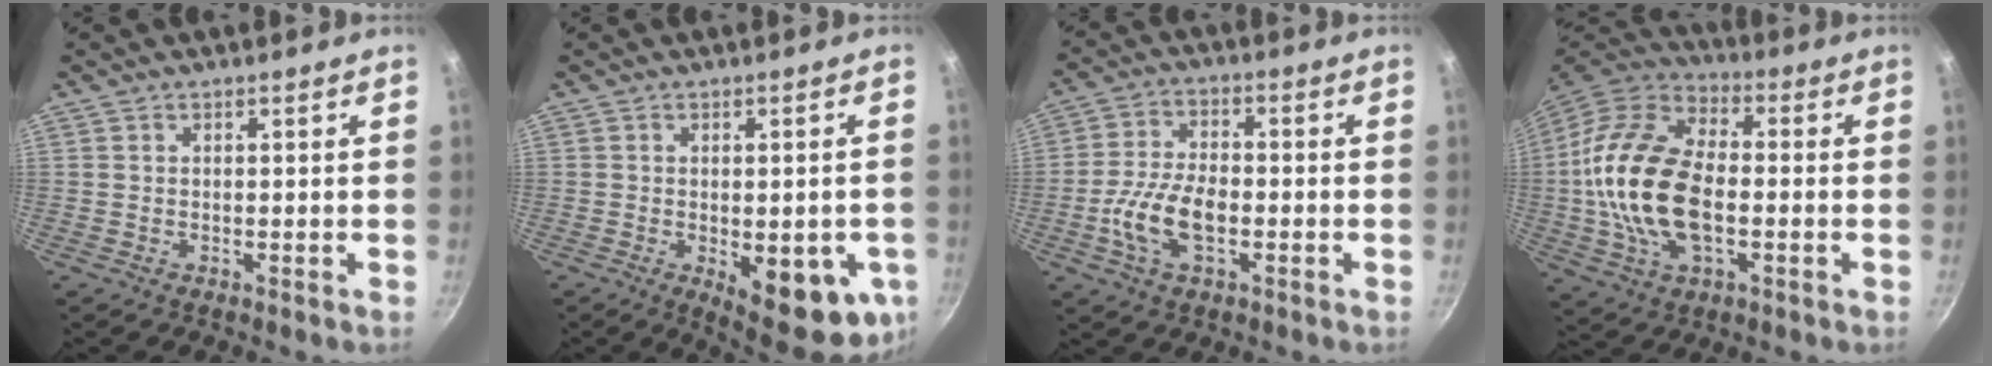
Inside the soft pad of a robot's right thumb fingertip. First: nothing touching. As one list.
[{"total": 15.6, "force": [-4.4, 6.1, 13.7], "torque": [-0.138, -0.014, -0.046]}, {"total": 10.0, "force": [-2.7, 5.3, 8.0], "torque": [-0.154, 0.022, -0.058]}, {"total": 21.2, "force": [-1.6, 12.1, 17.3], "torque": [-0.328, 0.030, -0.040]}]